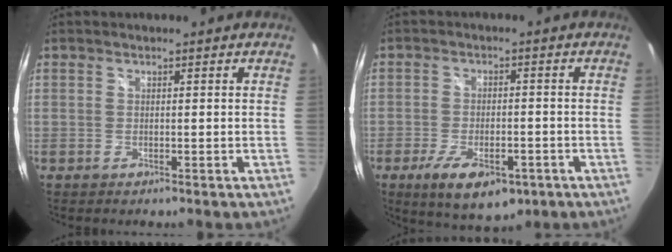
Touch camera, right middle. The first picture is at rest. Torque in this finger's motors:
{"motor_torque": [1.37, -0.77, 0.57, 0.15]}